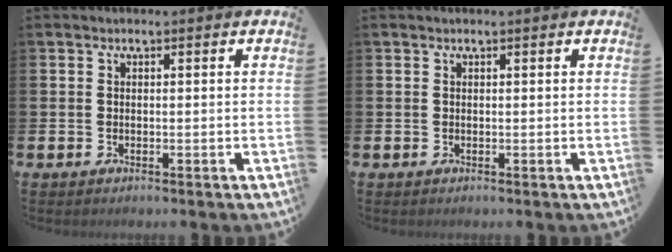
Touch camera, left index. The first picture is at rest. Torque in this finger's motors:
{"motor_torque": [-0.12, -0.02, 0.01, 0.00]}